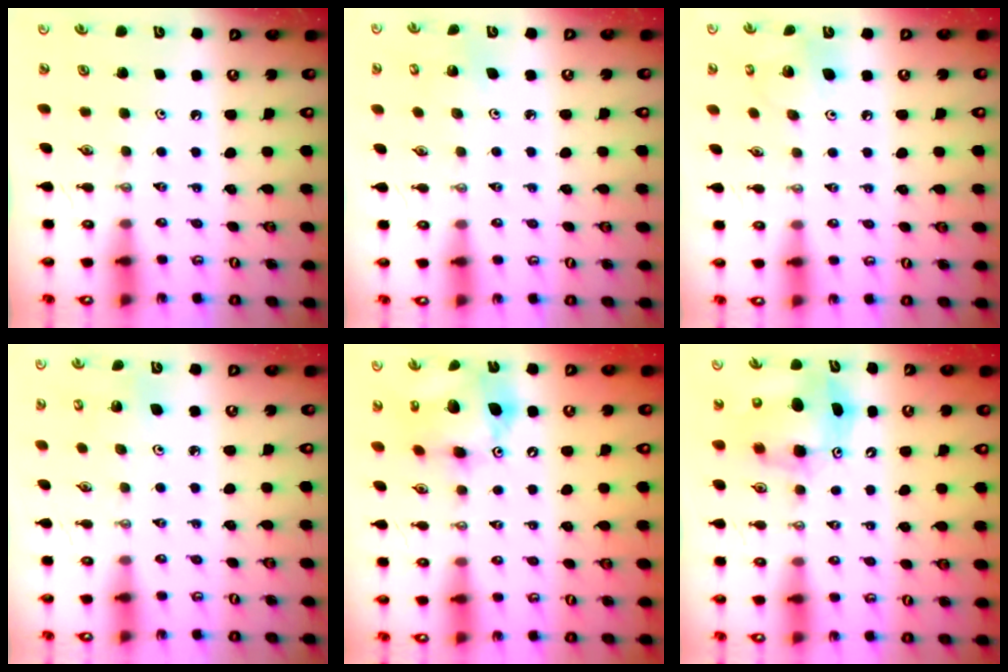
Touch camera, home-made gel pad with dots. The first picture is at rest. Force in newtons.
{"total": 1.9, "press": 1.9, "slide": 0.1}
{"total": 9.5, "press": 9.5, "slide": 0.7}
{"total": 4.3, "press": 4.2, "slide": 1.0}
{"total": 14.2, "press": 14.1, "slide": 1.5}
{"total": 8.7, "press": 8.4, "slide": 2.1}